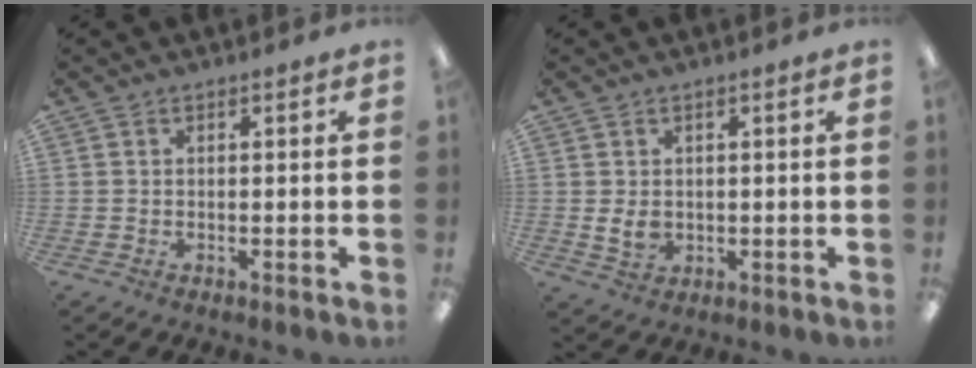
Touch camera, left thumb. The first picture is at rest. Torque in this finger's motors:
{"motor_torque": [0.38, 0.91, 0.44, -0.57, 0.02]}